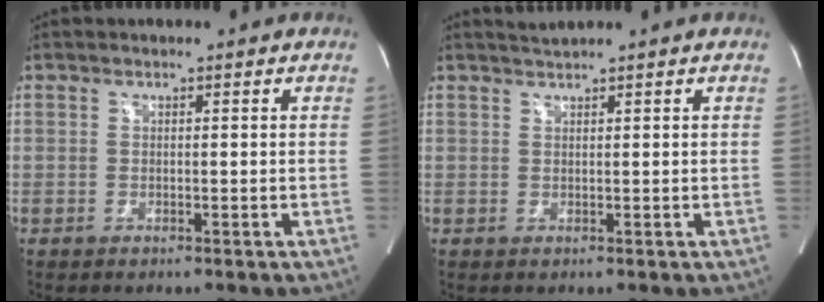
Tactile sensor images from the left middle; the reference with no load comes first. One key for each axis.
{"total": 1.2, "fx": 1.1, "fy": -0.6, "fz": 0.0, "tx": -0.005, "ty": 0.000, "tz": 0.027}